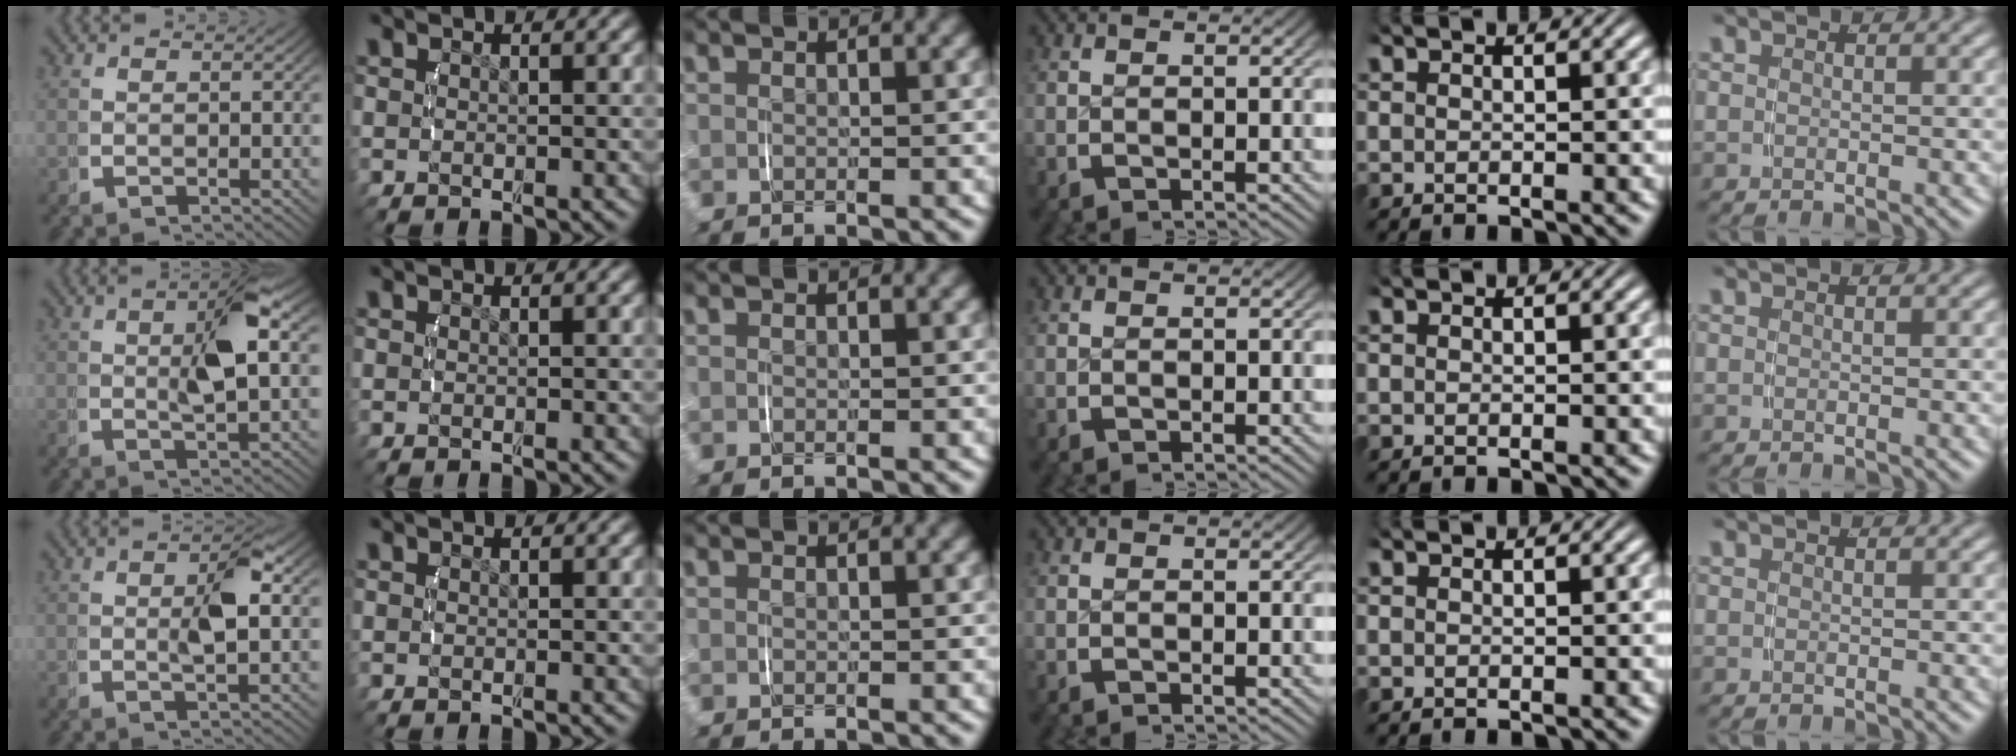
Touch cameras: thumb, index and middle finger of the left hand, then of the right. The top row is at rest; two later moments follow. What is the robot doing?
{"motion": "lift_and_place", "object": "jar lid"}